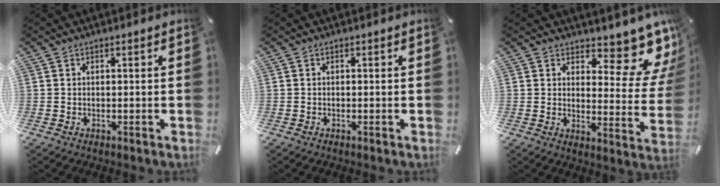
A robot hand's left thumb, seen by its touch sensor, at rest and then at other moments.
{"total": 0.0}
{"total": 12.8, "force": [9.1, 5.5, 7.2], "torque": [-0.068, -0.091, 0.151]}